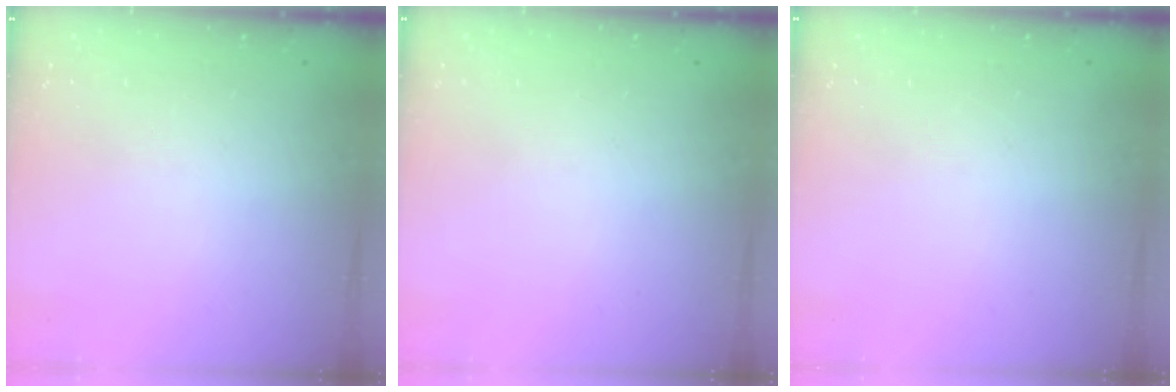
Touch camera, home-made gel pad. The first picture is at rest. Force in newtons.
{"total": 0.0}
{"total": 0.0}